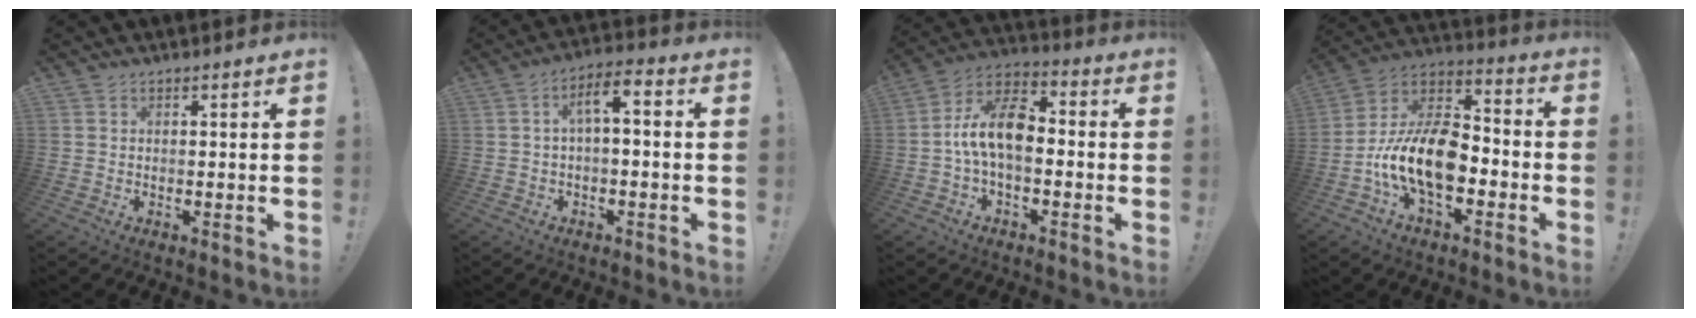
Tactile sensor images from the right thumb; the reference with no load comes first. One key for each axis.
{"total": 6.1, "fx": 0.2, "fy": 2.2, "fz": 5.7, "tx": -0.094, "ty": 0.005, "tz": 0.002}
{"total": 12.4, "fx": -0.8, "fy": 6.9, "fz": 10.3, "tx": -0.196, "ty": 0.012, "tz": -0.014}
{"total": 18.1, "fx": -5.4, "fy": 10.5, "fz": 13.8, "tx": -0.255, "ty": 0.022, "tz": -0.088}